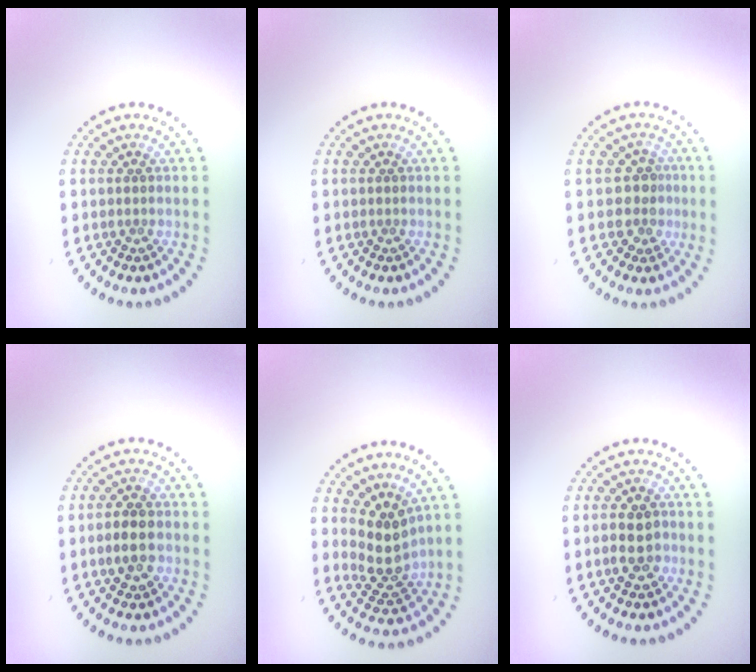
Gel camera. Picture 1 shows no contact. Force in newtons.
{"total": 0.0}
{"total": 2.4, "press": 2.0, "slide": 1.4}
{"total": 2.8, "press": 2.8, "slide": 0.3}
{"total": 3.6, "press": 3.0, "slide": 2.0}
{"total": 2.4, "press": 2.4, "slide": 0.4}